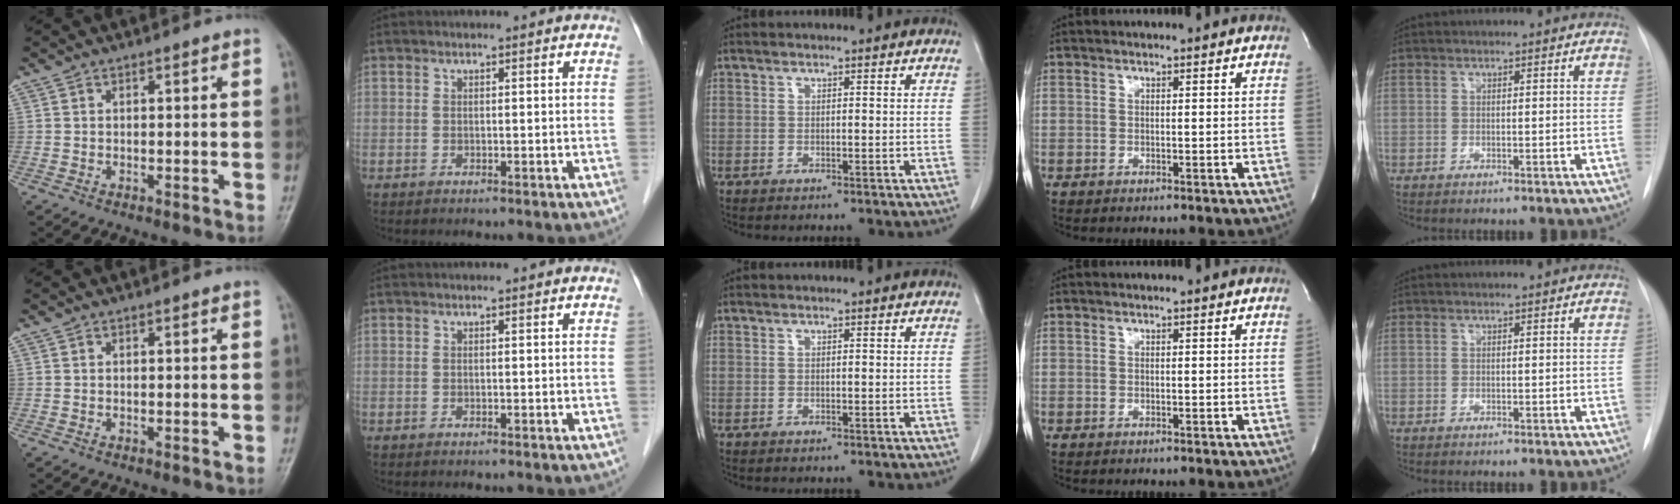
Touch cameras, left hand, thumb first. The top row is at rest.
{}